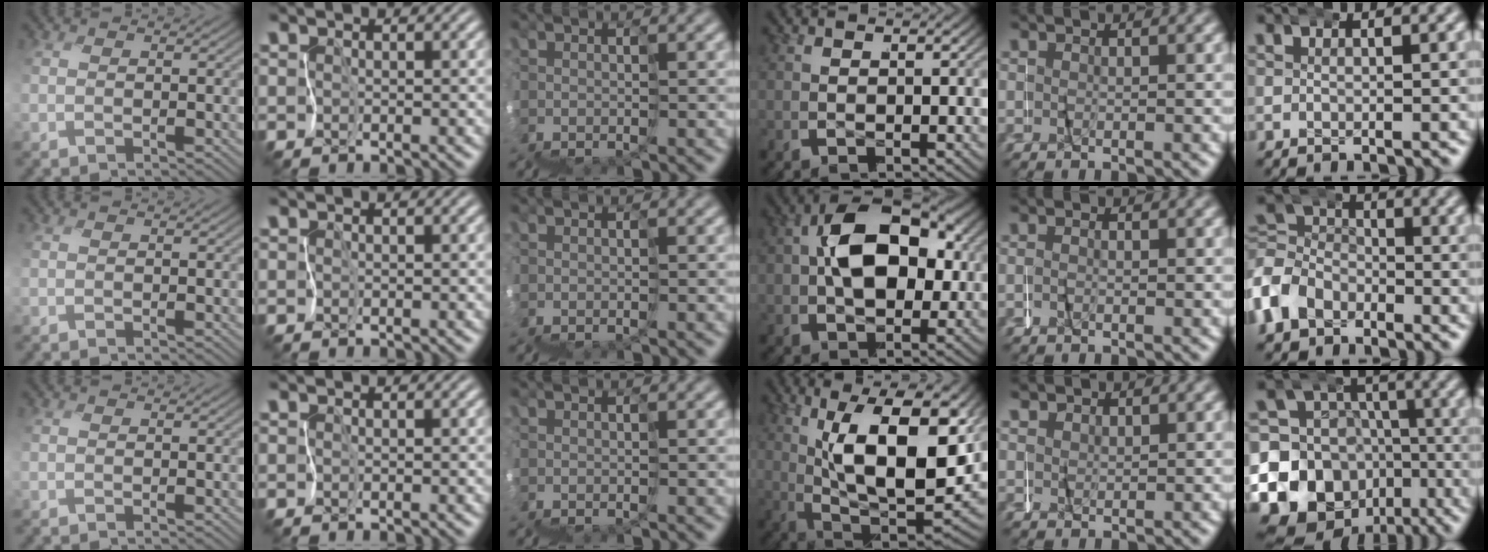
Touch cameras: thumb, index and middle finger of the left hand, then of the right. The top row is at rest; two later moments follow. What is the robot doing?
{"motion": "wrap", "object": "netting"}